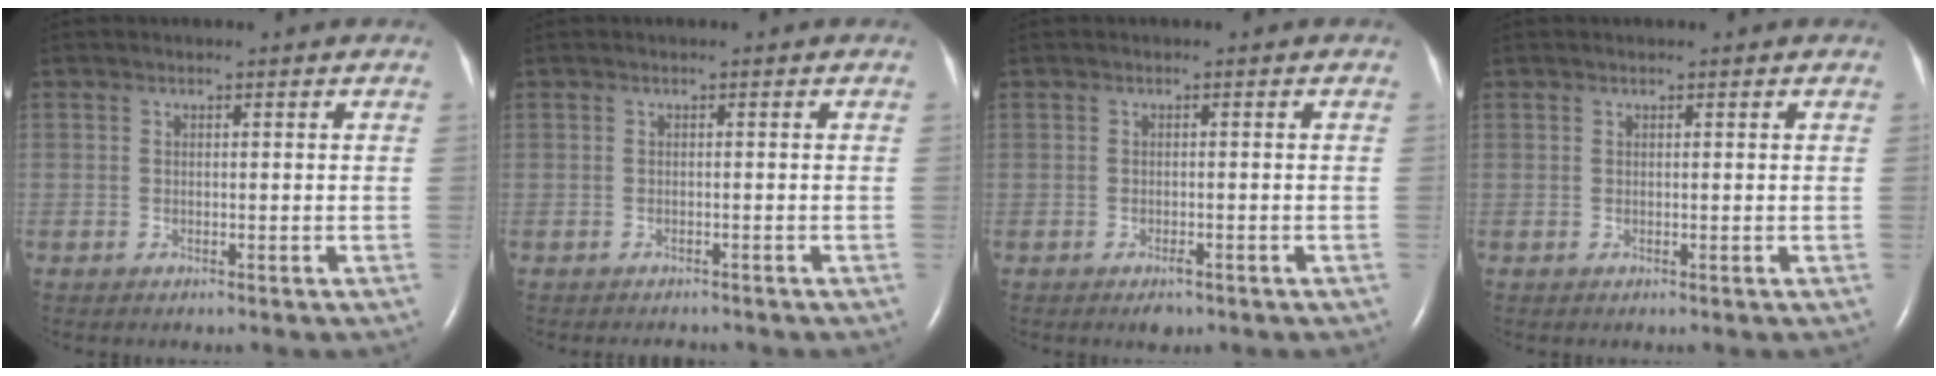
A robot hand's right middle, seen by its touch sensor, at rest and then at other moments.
{"total": 2.8, "force": [-2.5, 0.8, 0.9], "torque": [-0.014, -0.005, -0.026]}
{"total": 1.8, "force": [-1.2, 0.7, 1.1], "torque": [-0.018, -0.001, -0.012]}
{"total": 0.0}